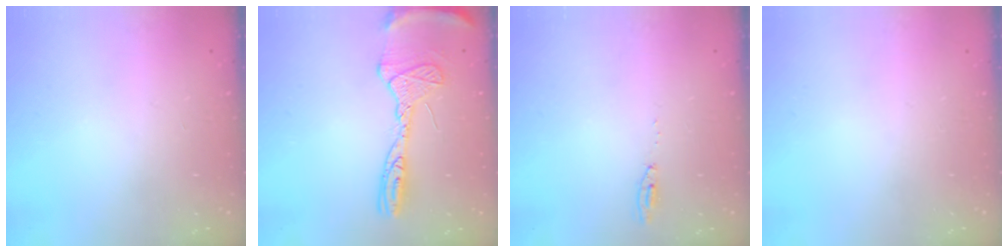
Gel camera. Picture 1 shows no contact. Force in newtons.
{"total": 14.7, "press": 14.6, "slide": 1.4}
{"total": 4.1, "press": 4.1, "slide": 0.4}
{"total": 0.0}